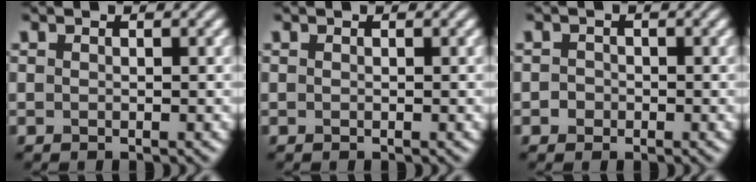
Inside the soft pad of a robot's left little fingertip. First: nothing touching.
{"total": 0.0}
{"total": 1.0, "force": [-0.3, 1.0, 0.2], "torque": [0.002, -0.001, -0.010]}